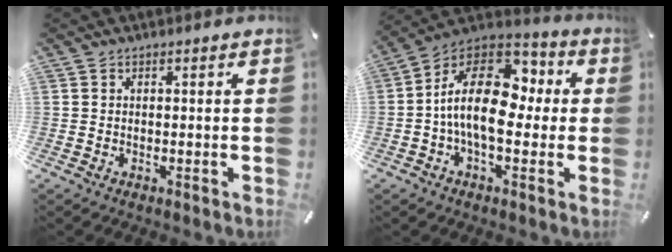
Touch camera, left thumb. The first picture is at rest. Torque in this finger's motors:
{"motor_torque": [2.41, 2.60, 1.53, 0.98, 0.22]}